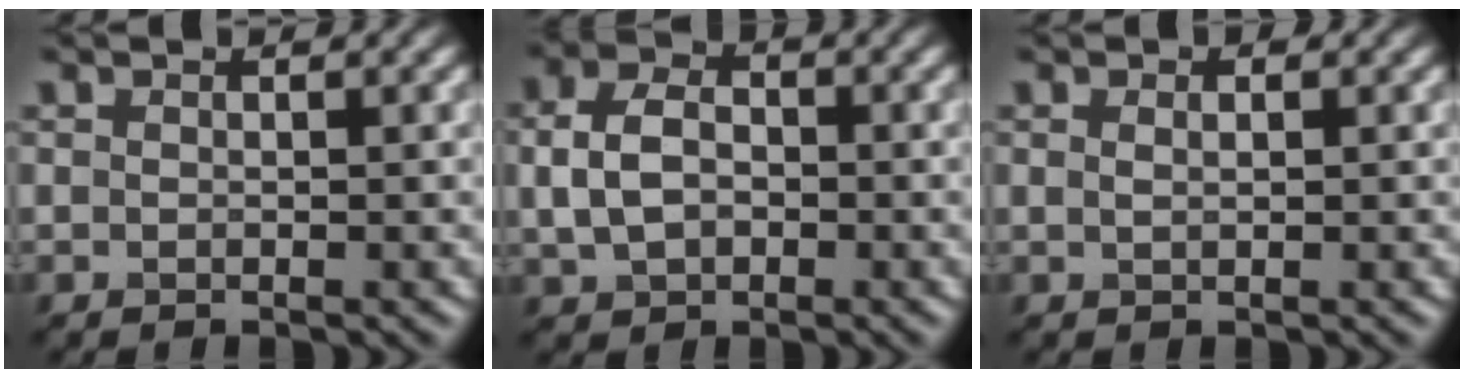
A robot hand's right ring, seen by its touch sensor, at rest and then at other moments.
{"total": 4.4, "force": [0.1, 3.3, 3.0], "torque": [-0.068, 0.003, -0.003]}
{"total": 0.9, "force": [0.4, 0.5, 0.7], "torque": [-0.008, -0.005, 0.009]}